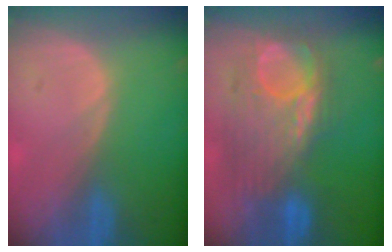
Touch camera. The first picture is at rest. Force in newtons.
{"total": 10.2, "press": 9.8, "slide": 2.7}